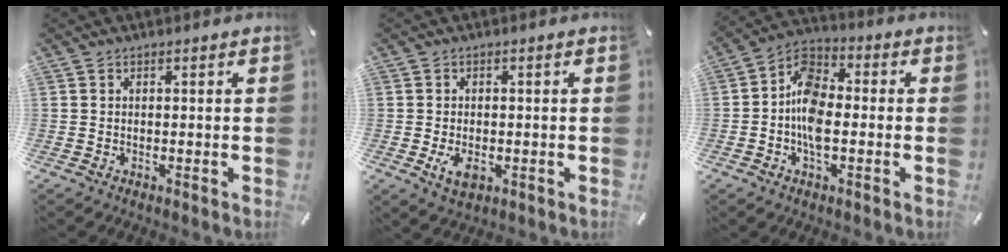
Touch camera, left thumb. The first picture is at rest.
{"total": 4.0, "force": [-1.0, 2.6, 2.9], "torque": [-0.062, -0.004, -0.023]}
{"total": 9.2, "force": [-2.3, 5.5, 7.0], "torque": [-0.142, 0.017, -0.039]}